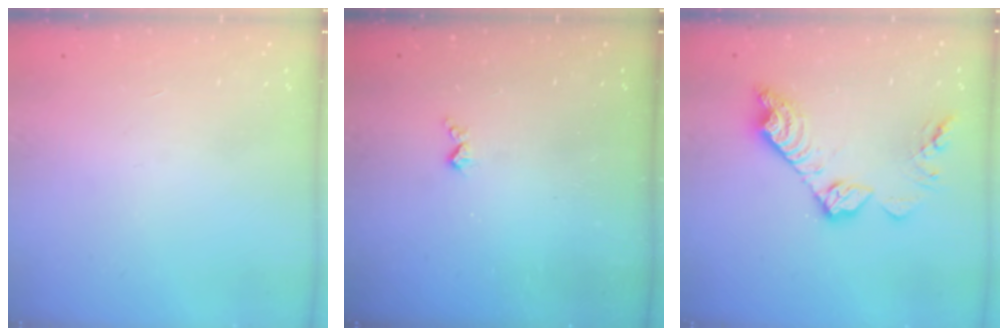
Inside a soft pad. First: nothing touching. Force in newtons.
{"total": 3.7, "press": 3.7, "slide": 0.5}
{"total": 15.1, "press": 15.1, "slide": 0.8}